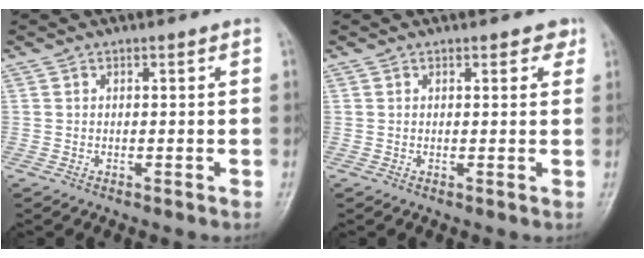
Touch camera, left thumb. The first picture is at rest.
{"total": 2.1, "force": [1.3, 1.1, 1.1], "torque": [0.004, -0.003, 0.011]}